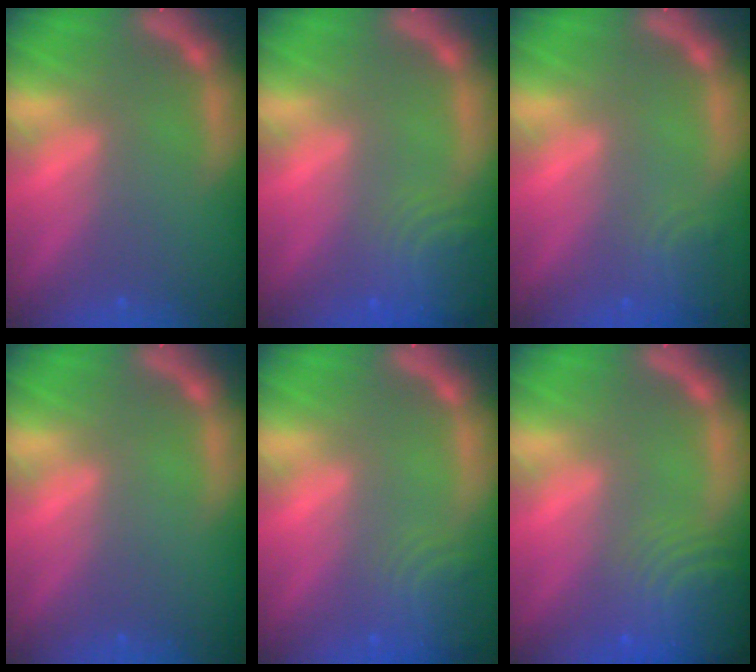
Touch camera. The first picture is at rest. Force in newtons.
{"total": 6.1}
{"total": 2.9}
{"total": 0.0}
{"total": 4.5}
{"total": 9.1}